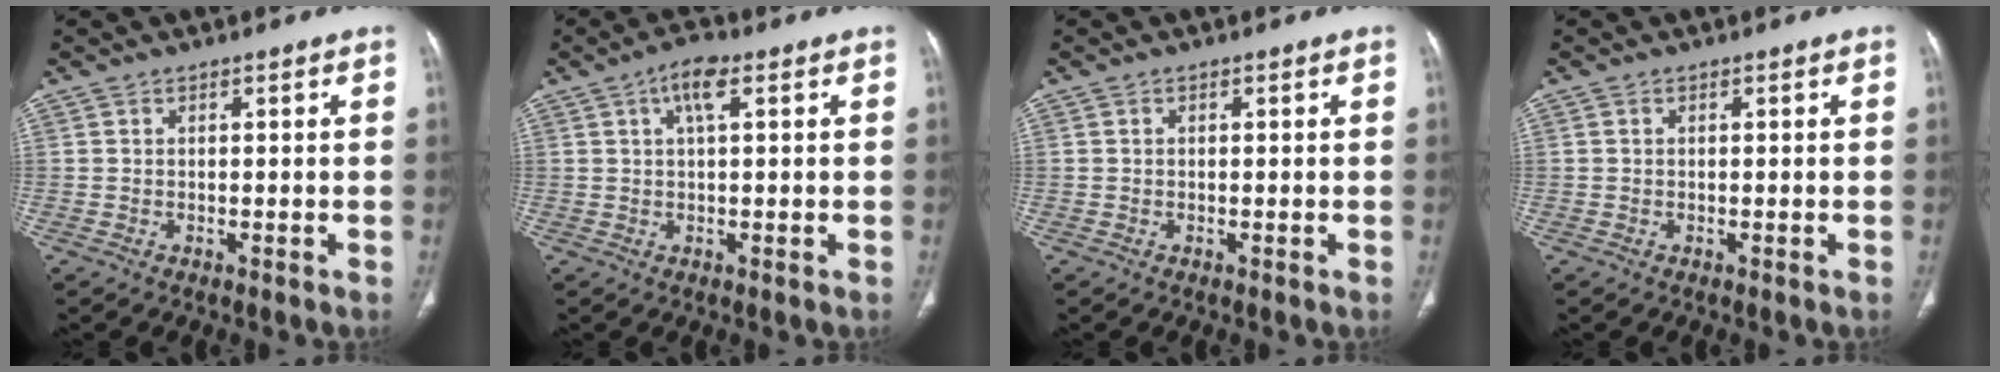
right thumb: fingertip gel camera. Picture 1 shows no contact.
{"total": 4.7, "force": [1.7, 1.7, 4.0], "torque": [-0.070, 0.003, 0.025]}
{"total": 0.0}
{"total": 0.0}